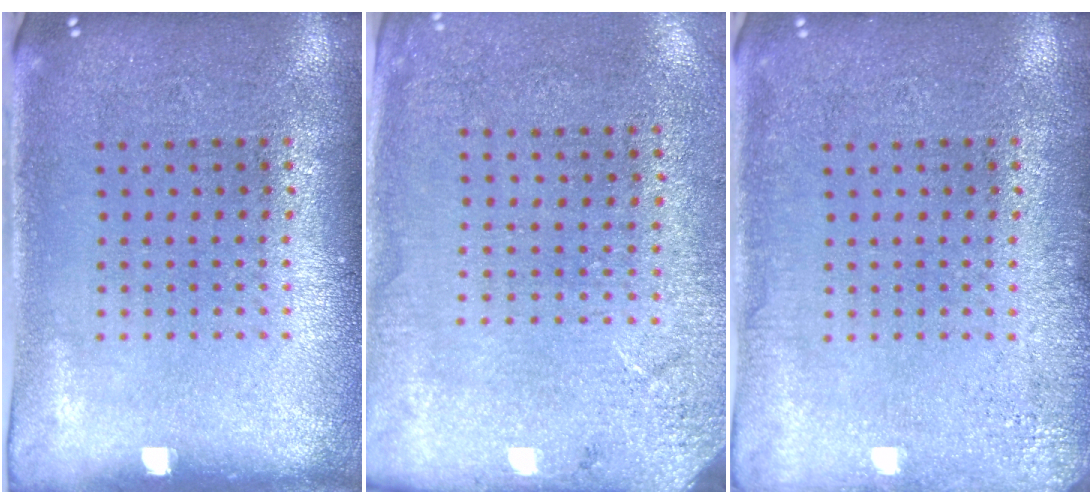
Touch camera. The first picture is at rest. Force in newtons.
{"total": 2.6, "press": 2.3, "slide": 1.0}
{"total": 2.3, "press": 2.2, "slide": 0.3}